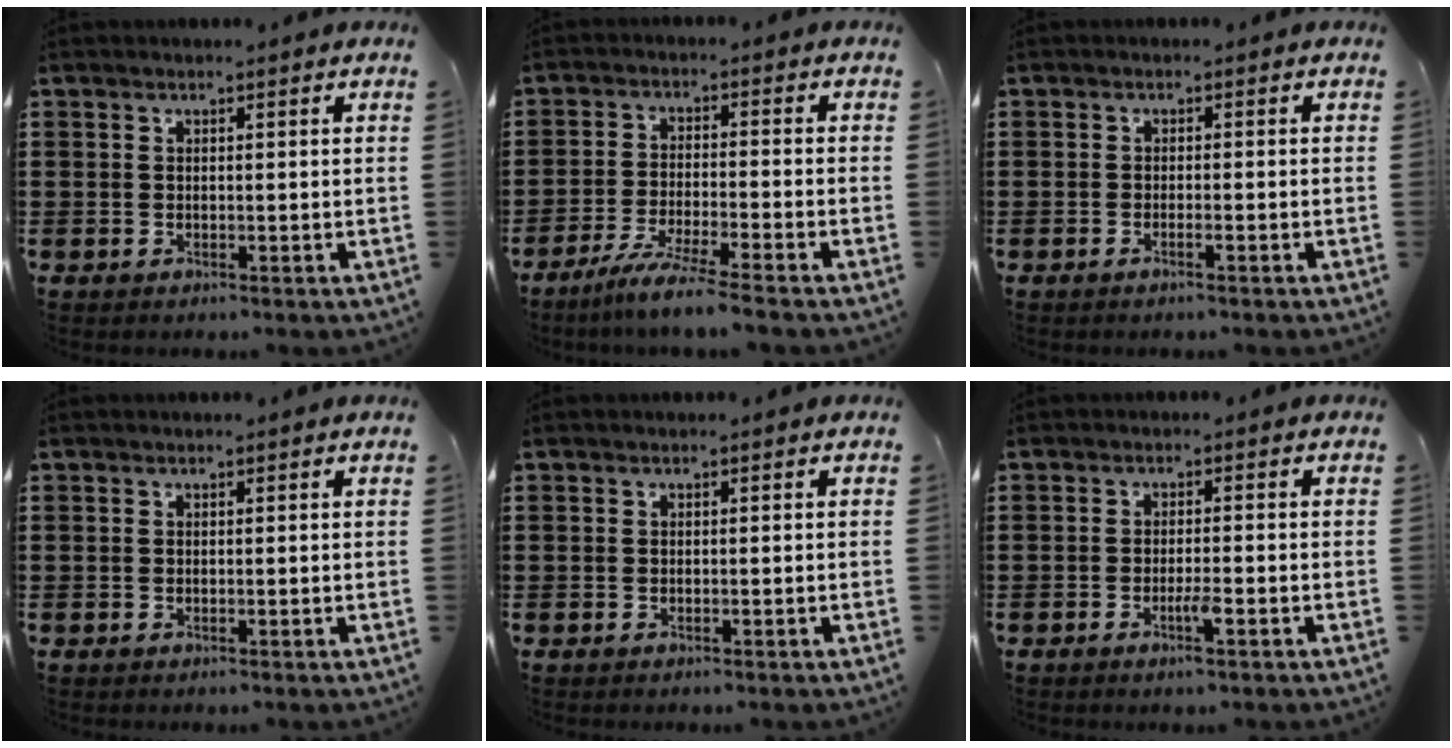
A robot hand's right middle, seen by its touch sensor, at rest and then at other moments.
{"total": 5.8, "force": [-5.0, -0.6, 2.9], "torque": [-0.057, -0.018, -0.092]}
{"total": 1.0, "force": [-0.7, -0.1, 0.7], "torque": [-0.014, -0.003, -0.013]}
{"total": 0.0}
{"total": 0.0}
{"total": 3.1, "force": [-1.5, 0.2, 2.7], "torque": [-0.047, -0.001, -0.027]}